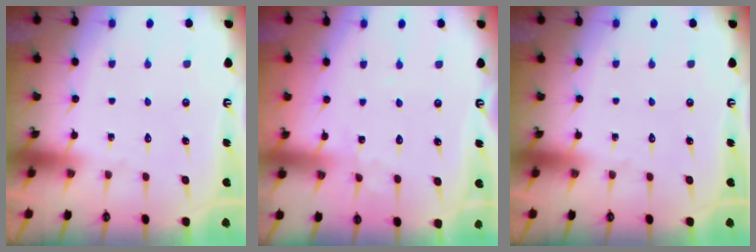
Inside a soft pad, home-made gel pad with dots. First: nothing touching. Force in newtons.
{"total": 2.2, "press": 2.2, "slide": 0.3}
{"total": 0.0}